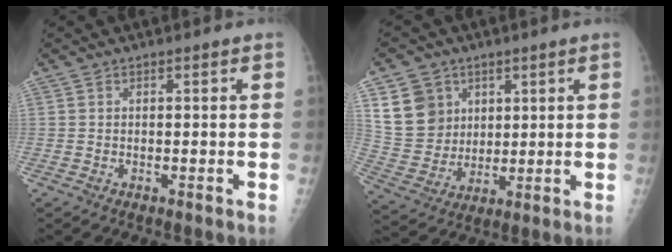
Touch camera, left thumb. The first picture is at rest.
{"total": 11.8, "force": [4.9, 9.9, 3.9], "torque": [-0.047, -0.019, 0.107]}